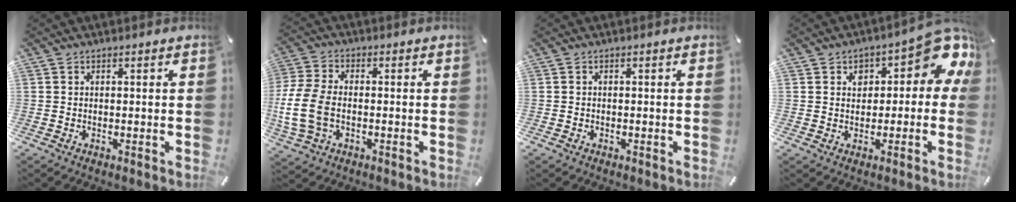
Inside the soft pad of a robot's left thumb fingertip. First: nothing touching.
{"total": 10.6, "force": [-2.0, 7.2, 7.5], "torque": [-0.167, 0.008, -0.033]}
{"total": 0.7, "force": [-0.3, 0.6, 0.4], "torque": [-0.008, 0.002, -0.007]}
{"total": 10.1, "force": [4.9, 6.2, 6.3], "torque": [-0.074, -0.044, 0.081]}